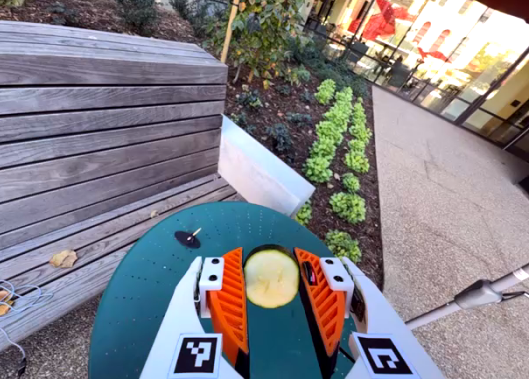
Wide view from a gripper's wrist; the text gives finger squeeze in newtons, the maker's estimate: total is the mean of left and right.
{"total": 12.3, "left": 12.2, "right": 12.3}